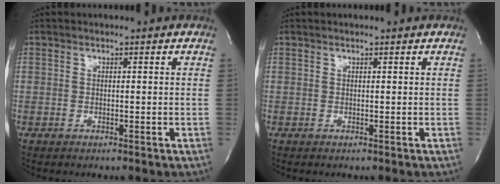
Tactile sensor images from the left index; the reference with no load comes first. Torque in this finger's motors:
{"motor_torque": [0.00, 0.00, 0.00, 0.00]}